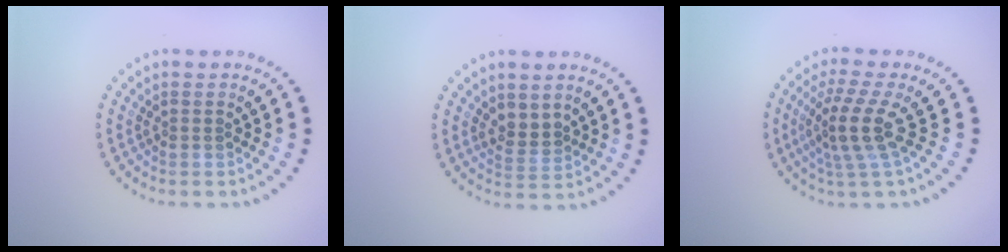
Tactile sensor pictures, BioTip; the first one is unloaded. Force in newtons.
{"total": 1.8, "press": 1.6, "slide": 0.9}
{"total": 3.9, "press": 2.8, "slide": 2.7}